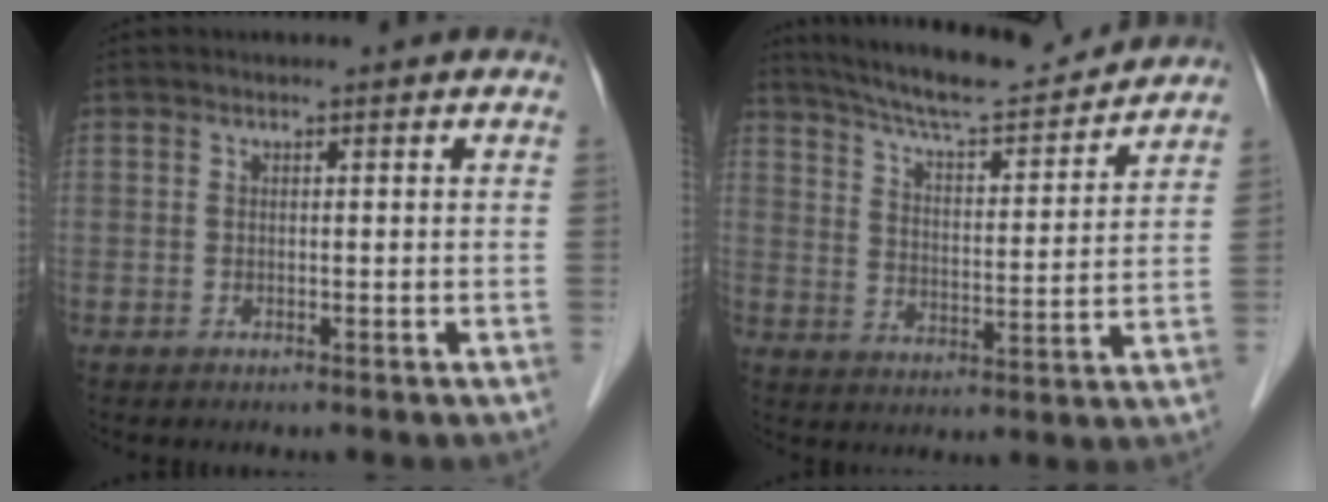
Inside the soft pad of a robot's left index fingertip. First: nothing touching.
{"total": 15.7, "force": [14.5, 1.6, 5.8], "torque": [-0.101, 0.004, 0.221]}